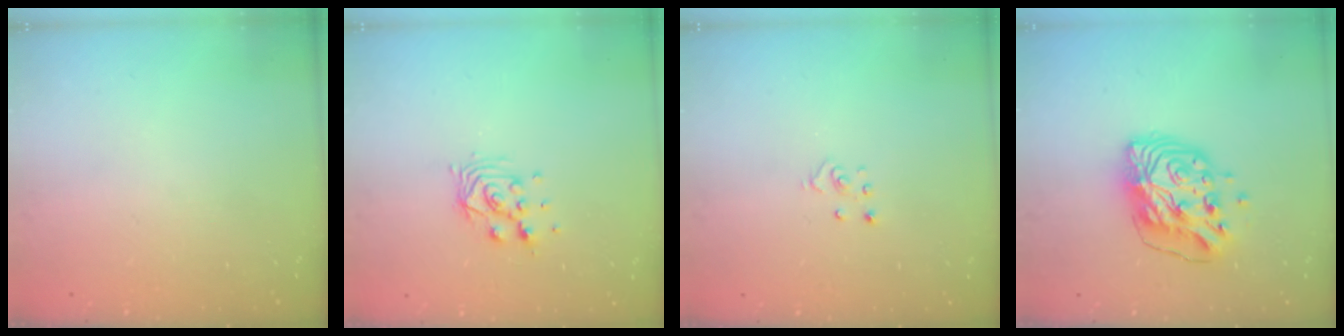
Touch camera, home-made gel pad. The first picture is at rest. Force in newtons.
{"total": 8.2, "press": 8.1, "slide": 0.5}
{"total": 2.8, "press": 2.8, "slide": 0.3}
{"total": 12.2, "press": 12.1, "slide": 1.2}